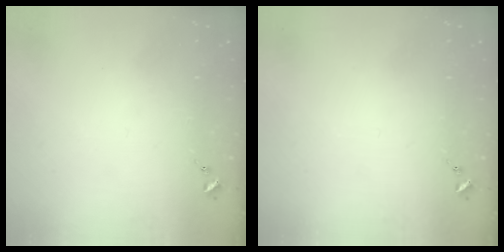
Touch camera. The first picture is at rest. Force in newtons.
{"total": 0.0}